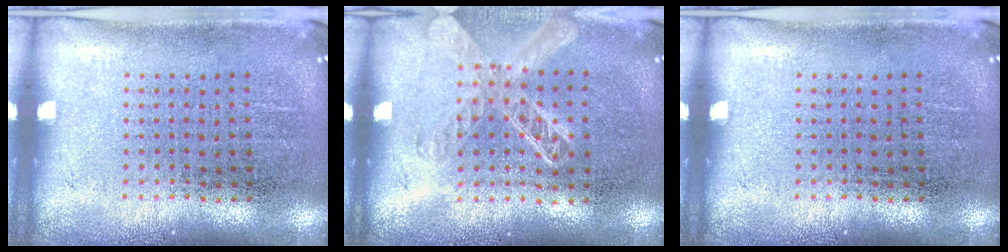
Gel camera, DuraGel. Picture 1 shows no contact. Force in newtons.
{"total": 1.3, "press": 1.2, "slide": 0.5}
{"total": 0.0}